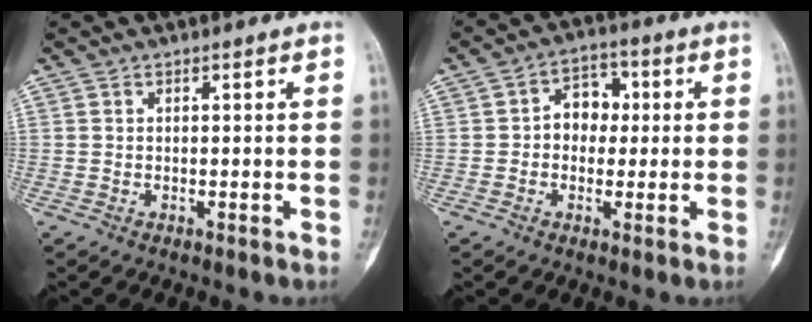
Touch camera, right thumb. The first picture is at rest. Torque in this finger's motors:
{"motor_torque": [0.72, 0.57, 0.35, -0.49, 0.11]}